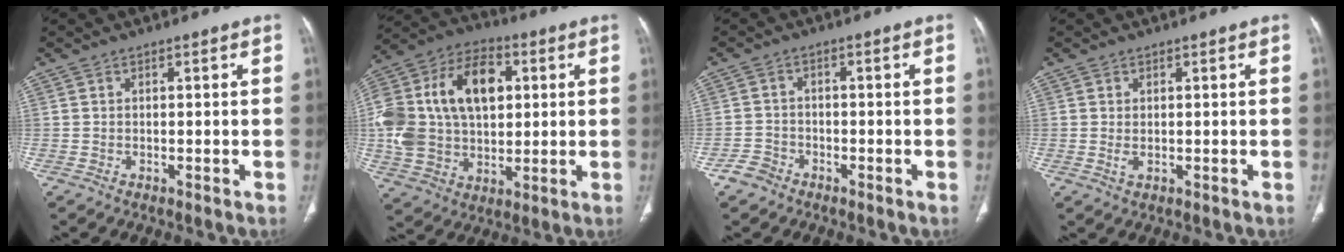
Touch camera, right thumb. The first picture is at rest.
{"total": 24.1, "force": [3.8, 15.9, 17.7], "torque": [-0.343, 0.018, 0.067]}
{"total": 3.2, "force": [-2.2, 2.2, 0.5], "torque": [-0.007, 0.017, -0.043]}
{"total": 1.5, "force": [0.1, 0.9, 1.2], "torque": [-0.025, -0.002, 0.005]}